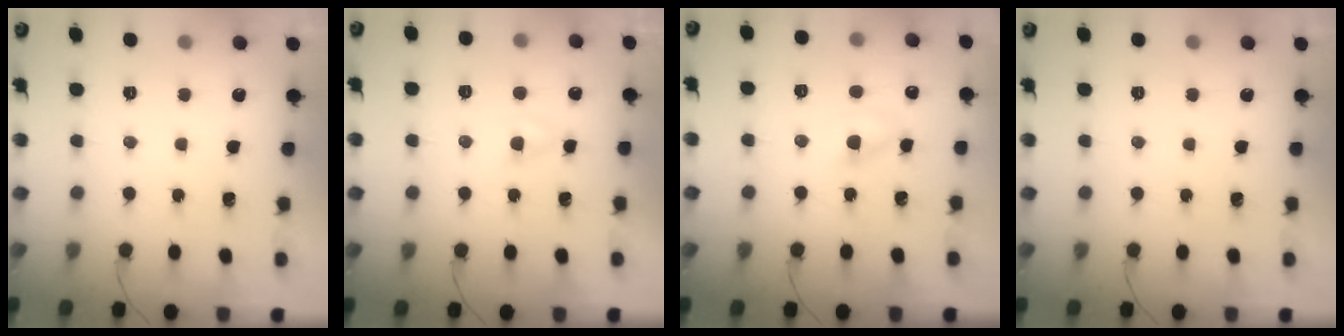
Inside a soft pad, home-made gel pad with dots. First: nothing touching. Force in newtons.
{"total": 1.9, "press": 1.7, "slide": 0.9}
{"total": 2.9, "press": 2.7, "slide": 1.1}
{"total": 0.0}